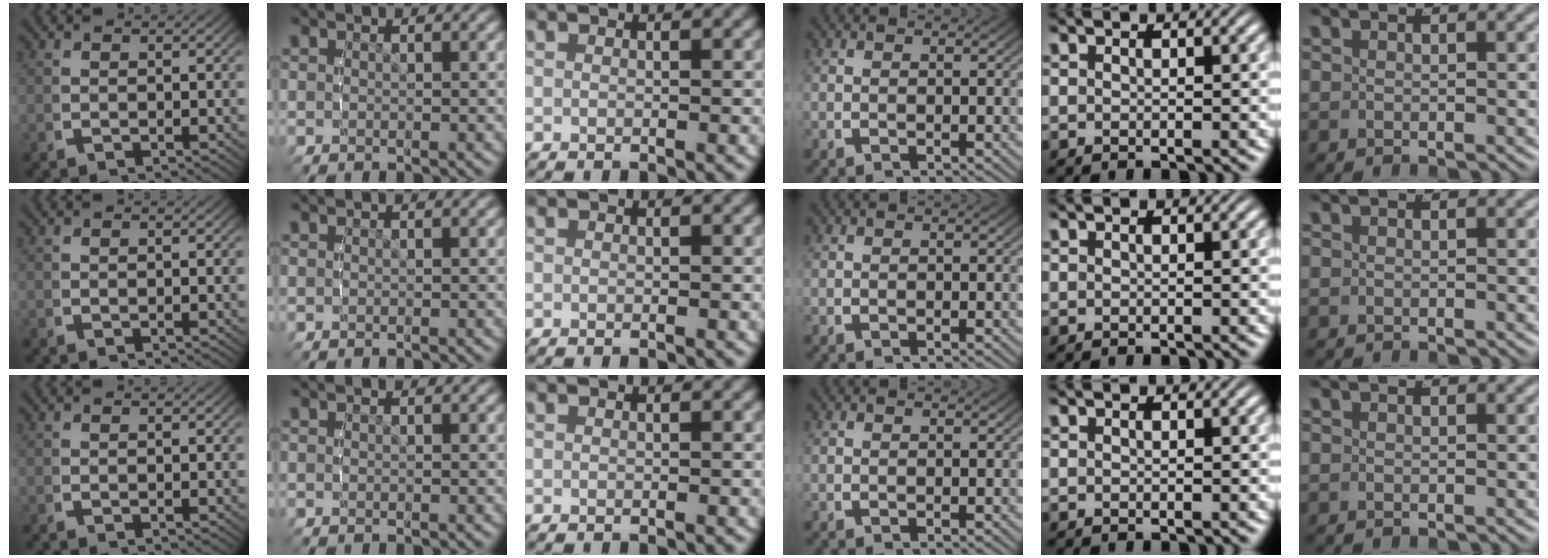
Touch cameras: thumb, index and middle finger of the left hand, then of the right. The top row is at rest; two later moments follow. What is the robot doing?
{"motion": "lift_and_place", "object": "cubes"}